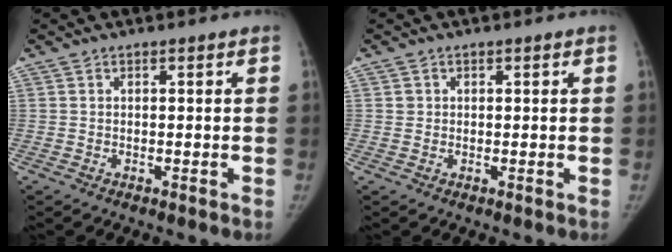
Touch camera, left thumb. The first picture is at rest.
{"total": 0.0}